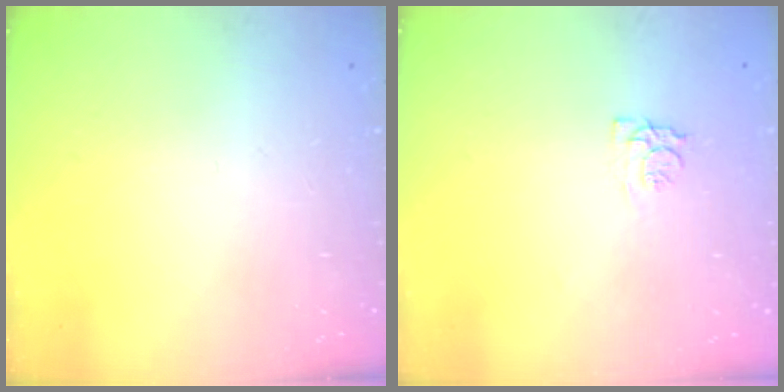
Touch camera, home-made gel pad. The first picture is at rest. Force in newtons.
{"total": 5.0, "press": 4.9, "slide": 0.5}